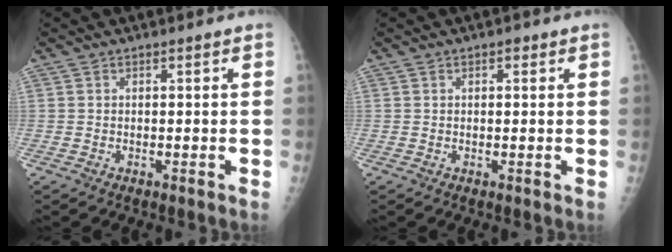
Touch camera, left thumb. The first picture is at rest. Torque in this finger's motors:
{"motor_torque": [-0.16, 0.06, -0.25, -0.25, 0.04]}